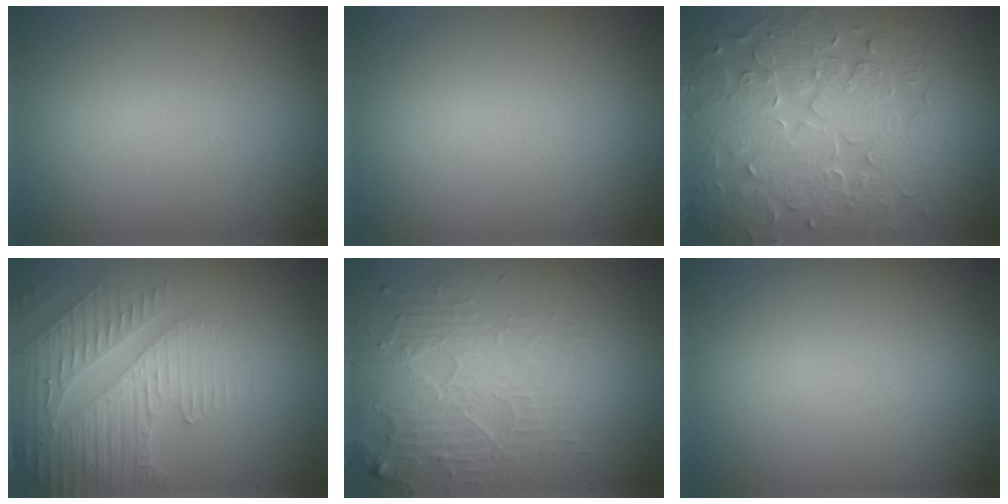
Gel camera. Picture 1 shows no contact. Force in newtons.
{"total": 0.0}
{"total": 8.8, "press": 6.1, "slide": 6.3}
{"total": 4.6, "press": 4.1, "slide": 2.0}
{"total": 5.1, "press": 3.4, "slide": 3.8}
{"total": 0.0}